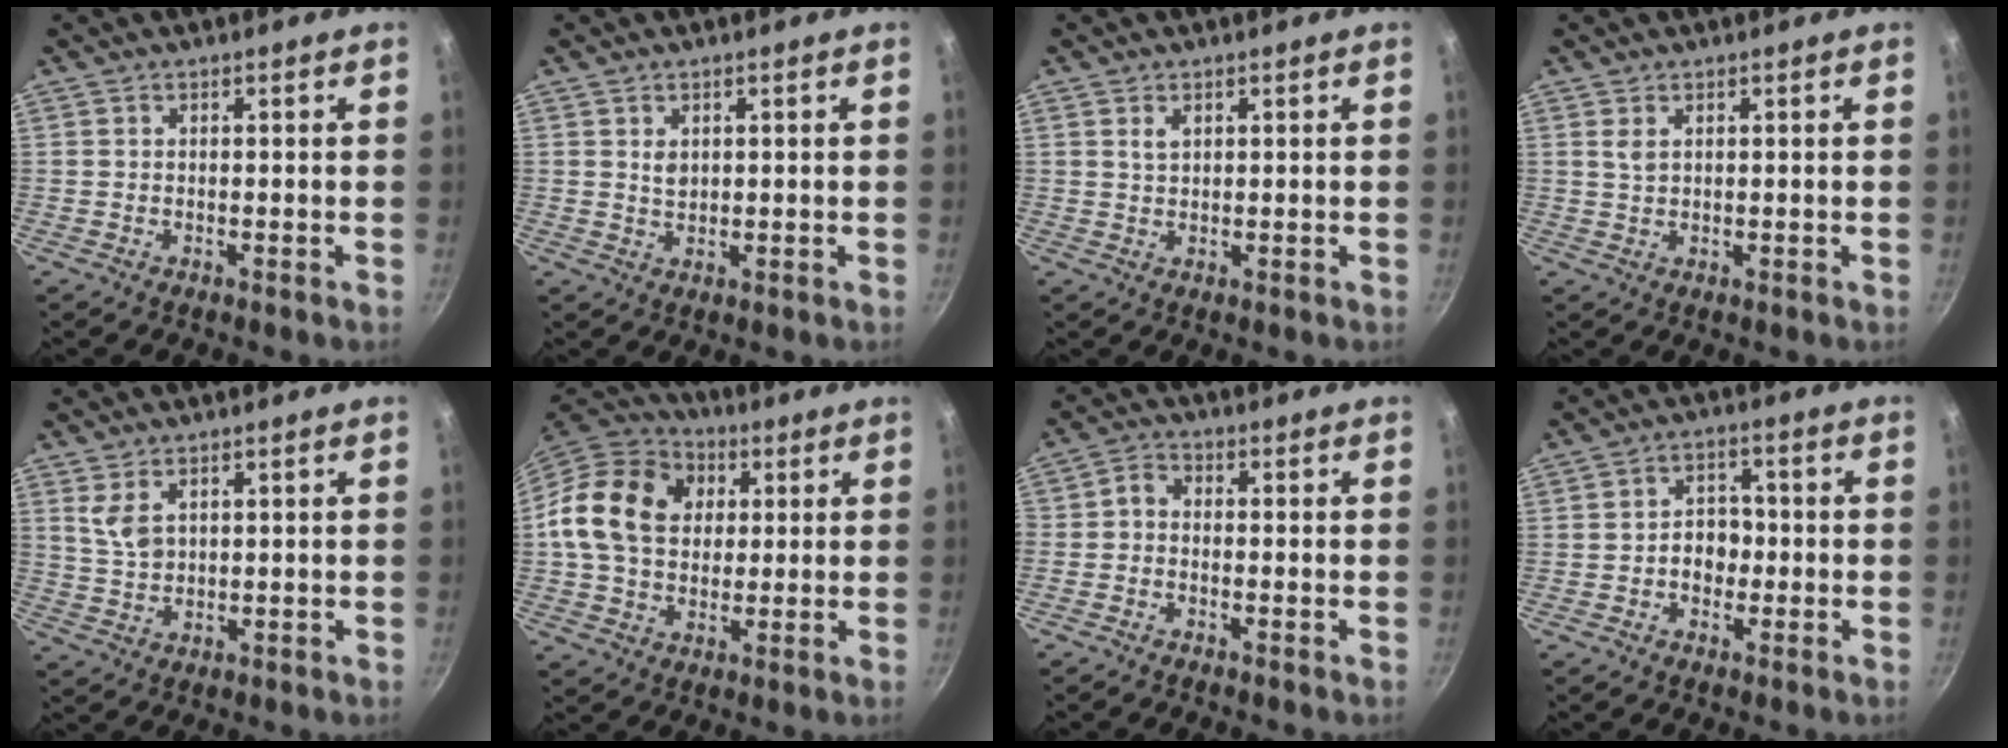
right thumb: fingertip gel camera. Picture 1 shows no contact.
{"total": 2.2, "force": [0.9, 1.5, 1.5], "torque": [-0.022, -0.008, 0.019]}
{"total": 1.7, "force": [0.8, 1.0, 1.1], "torque": [-0.018, -0.001, 0.017]}
{"total": 1.6, "force": [0.8, 0.8, 1.2], "torque": [-0.022, -0.004, 0.017]}
{"total": 4.4, "force": [2.1, 2.5, 3.0], "torque": [-0.051, -0.014, 0.046]}
{"total": 18.4, "force": [3.5, 14.3, 11.1], "torque": [-0.182, 0.021, 0.049]}
{"total": 2.6, "force": [-1.2, 1.4, 1.9], "torque": [-0.050, 0.016, -0.034]}
{"total": 5.0, "force": [-0.9, 3.9, 3.0], "torque": [-0.013, 0.013, -0.016]}